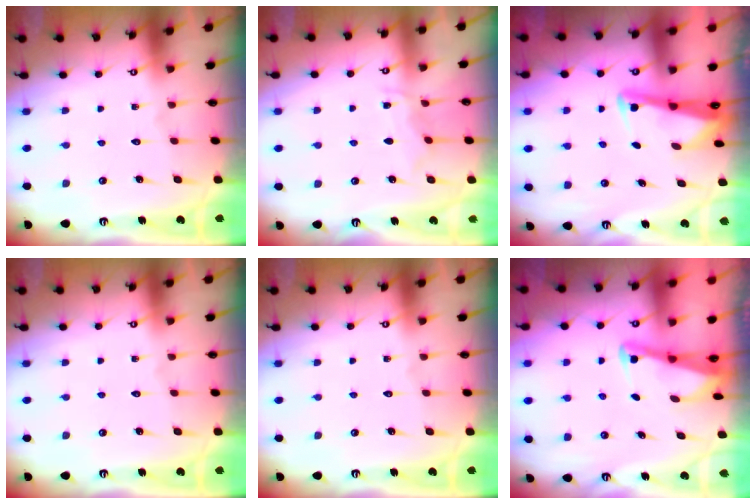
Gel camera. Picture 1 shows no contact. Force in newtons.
{"total": 5.1, "press": 5.1, "slide": 0.8}
{"total": 3.0, "press": 3.0, "slide": 0.6}
{"total": 0.0}
{"total": 0.0}
{"total": 3.1, "press": 3.0, "slide": 0.4}